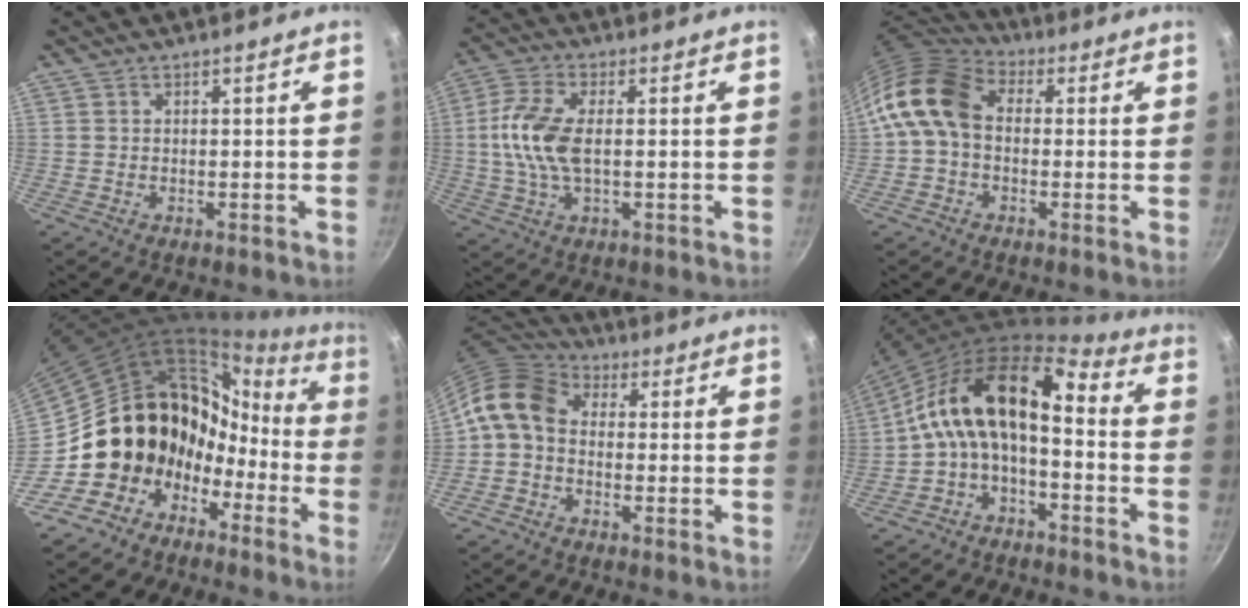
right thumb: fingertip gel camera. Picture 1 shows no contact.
{"total": 9.9, "force": [0.3, 4.7, 8.7], "torque": [-0.189, 0.013, -0.002]}
{"total": 11.8, "force": [0.6, 8.7, 8.0], "torque": [-0.130, 0.025, -0.009]}
{"total": 14.6, "force": [-5.0, 12.8, 5.0], "torque": [-0.013, 0.080, -0.089]}
{"total": 9.2, "force": [-0.3, 7.0, 5.9], "torque": [-0.109, 0.034, -0.028]}
{"total": 15.2, "force": [-2.5, 8.2, 12.6], "torque": [-0.226, 0.063, -0.065]}